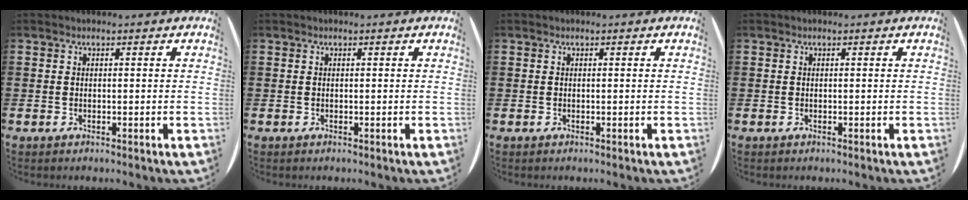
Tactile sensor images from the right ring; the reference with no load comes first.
{"total": 0.0}
{"total": 0.0}
{"total": 0.0}